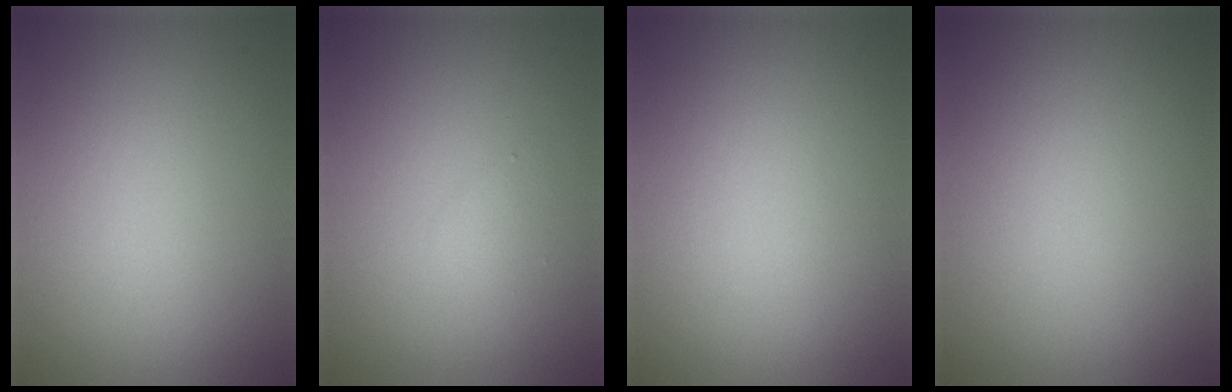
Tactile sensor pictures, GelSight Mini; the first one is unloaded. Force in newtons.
{"total": 0.8, "press": 0.8, "slide": 0.1}
{"total": 0.0}
{"total": 0.0}